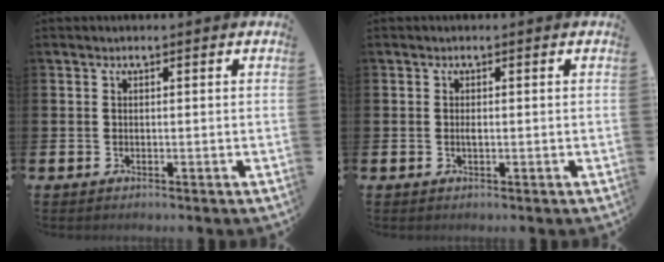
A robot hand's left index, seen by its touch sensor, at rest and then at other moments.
{"total": 0.8, "force": [0.0, 0.2, 0.7], "torque": [-0.010, -0.003, -0.002]}